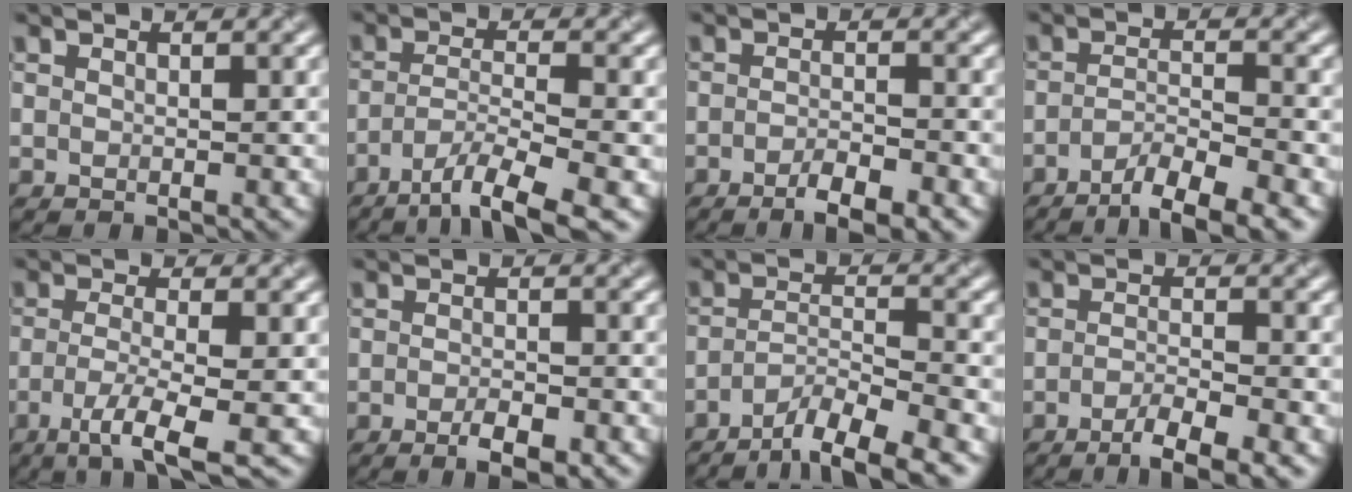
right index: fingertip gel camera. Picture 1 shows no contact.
{"total": 5.8, "force": [-3.6, 1.0, 4.4], "torque": [-0.069, -0.001, -0.069]}
{"total": 3.8, "force": [-2.3, 0.9, 2.9], "torque": [-0.049, -0.003, -0.038]}
{"total": 5.2, "force": [-3.6, 1.1, 3.6], "torque": [-0.052, 0.001, -0.065]}
{"total": 4.9, "force": [-2.1, 0.9, 4.3], "torque": [-0.078, -0.008, -0.045]}
{"total": 3.1, "force": [-1.7, 0.8, 2.5], "torque": [-0.043, -0.004, -0.027]}
{"total": 6.3, "force": [-4.5, 1.3, 4.2], "torque": [-0.055, 0.001, -0.079]}
{"total": 4.1, "force": [-2.3, 0.9, 3.3], "torque": [-0.055, -0.002, -0.043]}